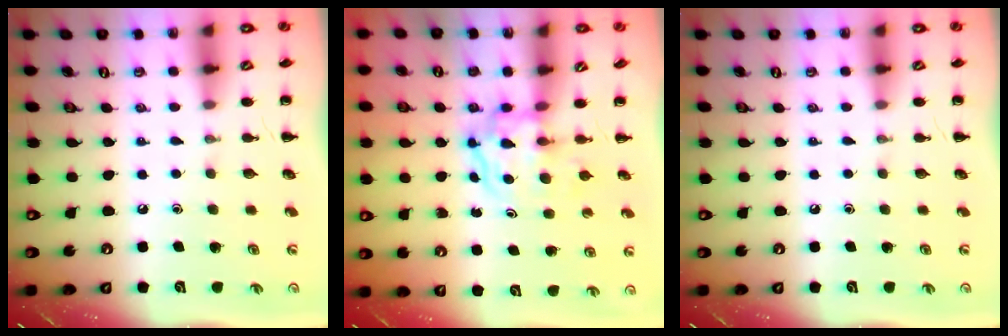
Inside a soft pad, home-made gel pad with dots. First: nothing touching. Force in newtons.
{"total": 3.8, "press": 3.8, "slide": 0.5}
{"total": 0.0}